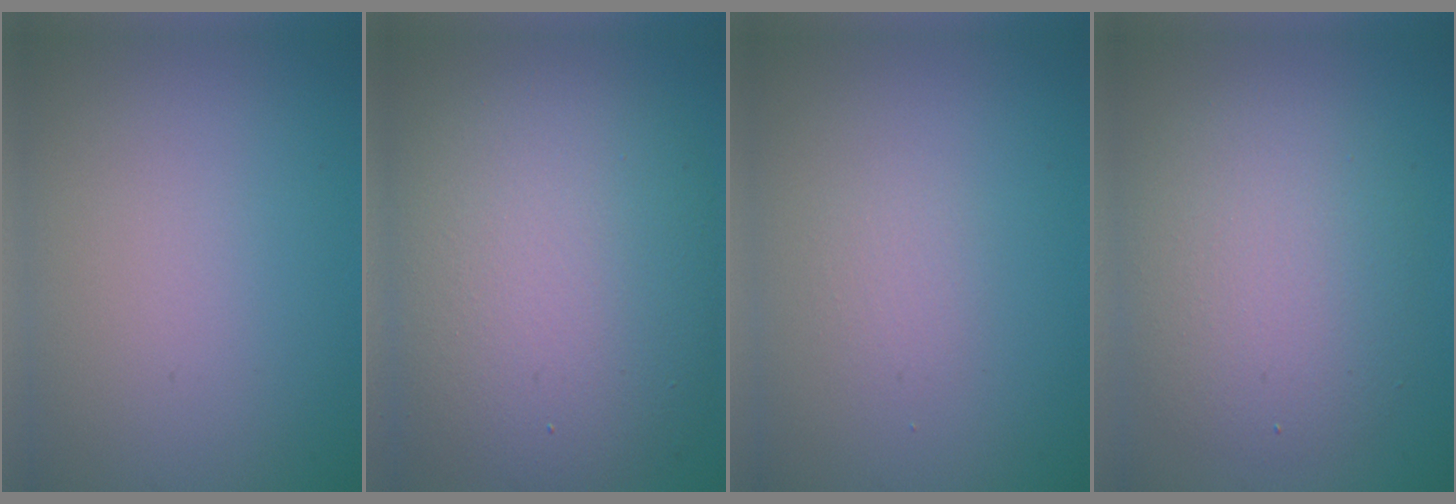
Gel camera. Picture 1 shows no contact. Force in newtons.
{"total": 11.1, "press": 11.1, "slide": 0.8}
{"total": 0.9, "press": 0.9, "slide": 0.0}
{"total": 5.5, "press": 5.5, "slide": 0.3}